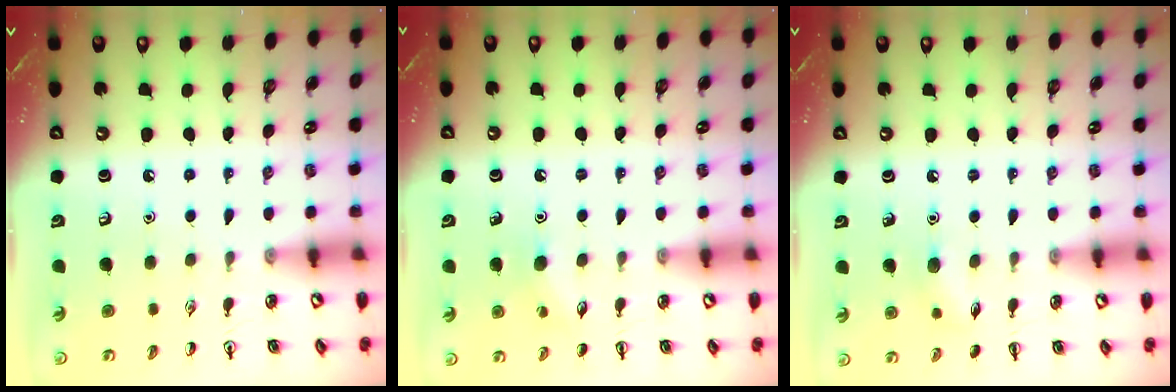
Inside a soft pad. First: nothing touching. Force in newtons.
{"total": 8.2, "press": 8.1, "slide": 1.4}
{"total": 6.7, "press": 6.6, "slide": 1.3}